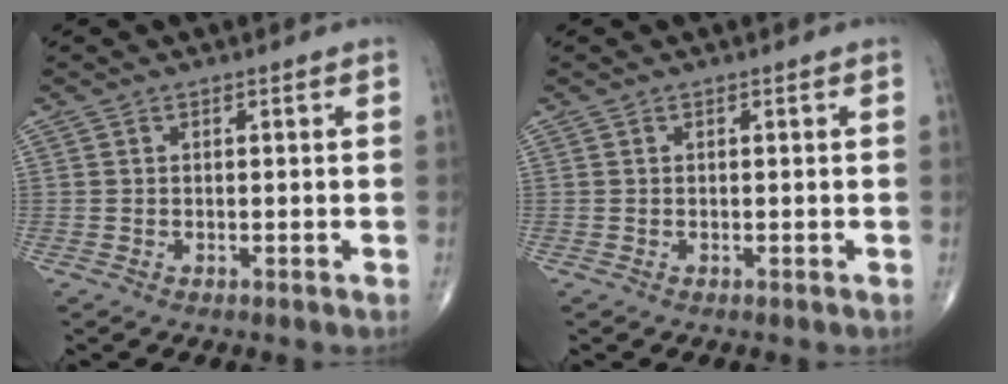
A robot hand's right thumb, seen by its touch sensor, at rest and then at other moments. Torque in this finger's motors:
{"motor_torque": [0.00, 0.00, -0.01, -0.01, 0.01]}